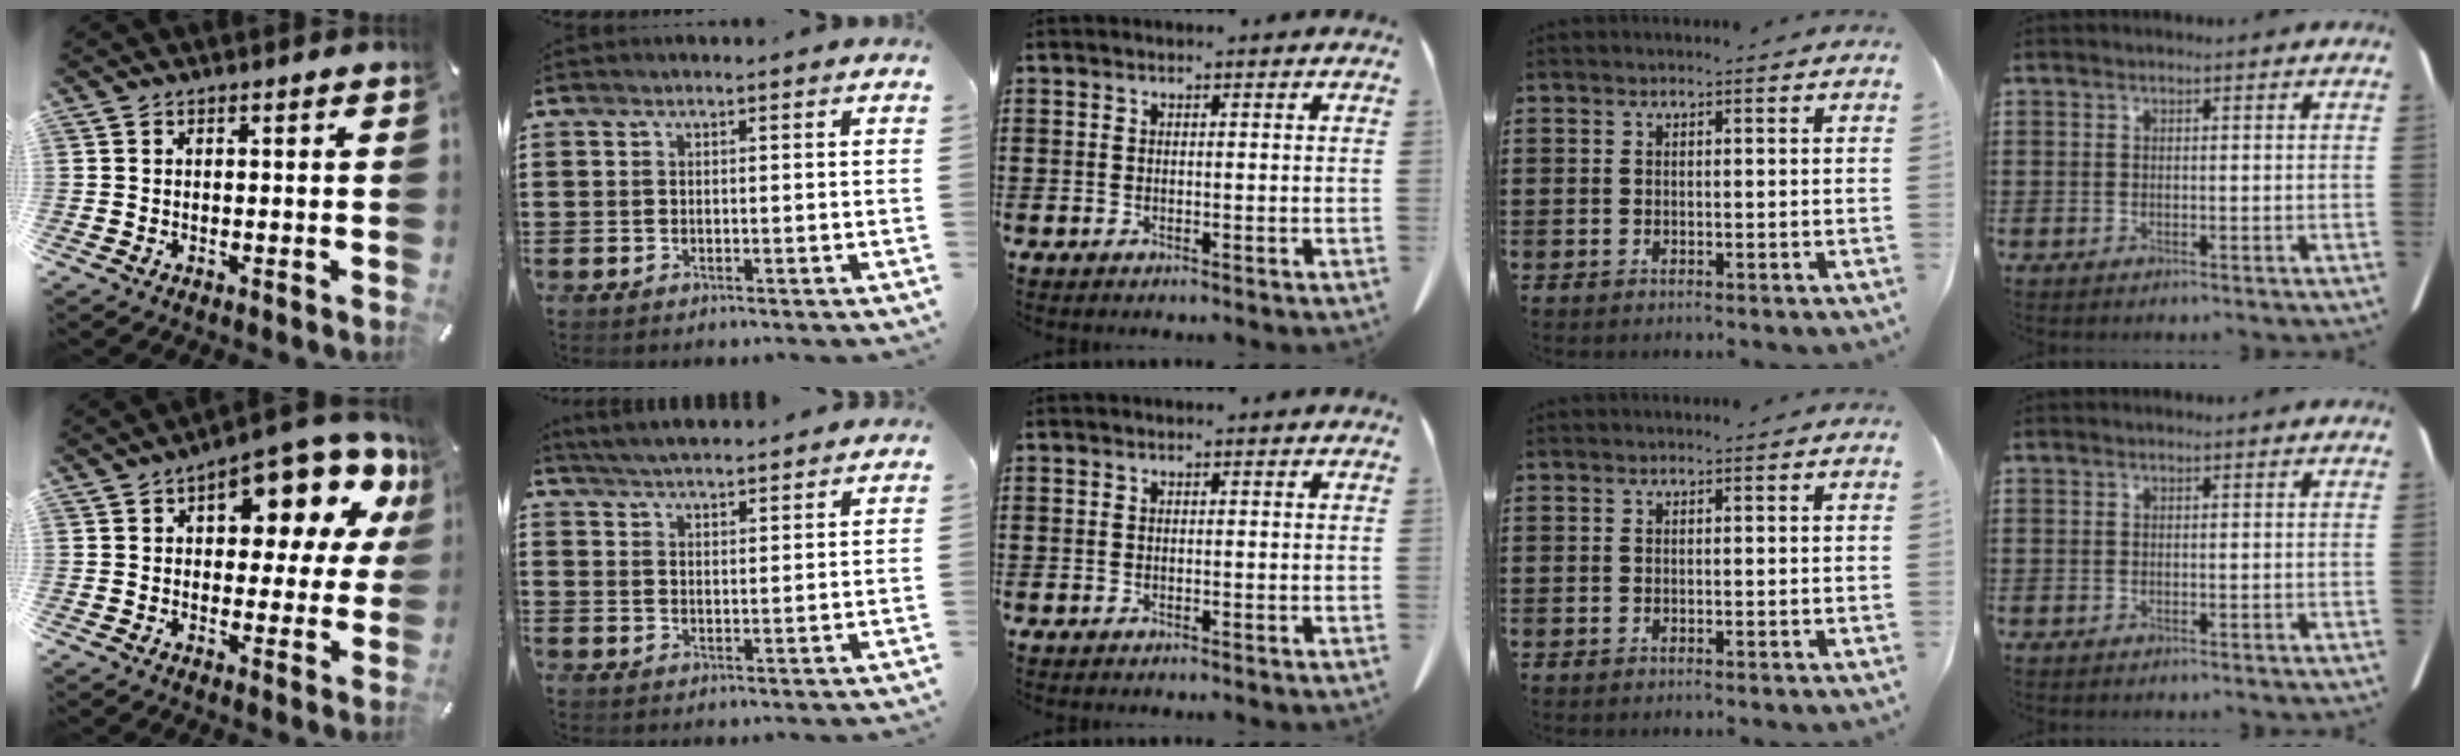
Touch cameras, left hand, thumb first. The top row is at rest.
{"thumb": {"total": 13.8, "force": [7.5, 6.4, 9.6], "torque": [-0.122, -0.059, 0.123]}, "index": {"total": 4.4, "force": [4.3, -0.3, 0.6], "torque": [-0.025, -0.017, 0.078]}}